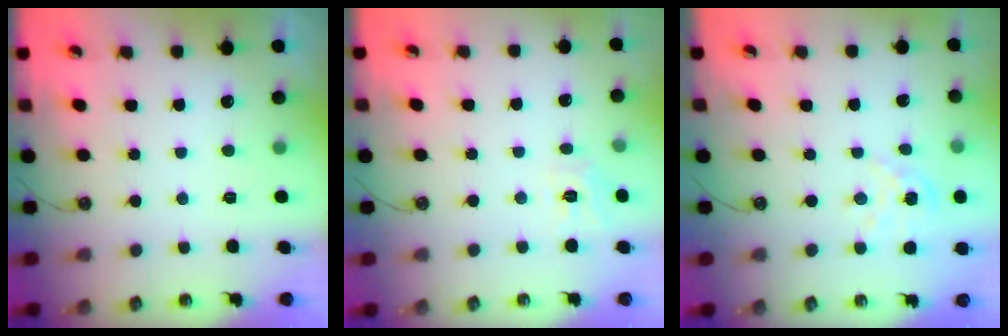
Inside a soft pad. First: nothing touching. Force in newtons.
{"total": 7.5, "press": 7.4, "slide": 0.5}
{"total": 3.6, "press": 3.5, "slide": 0.2}